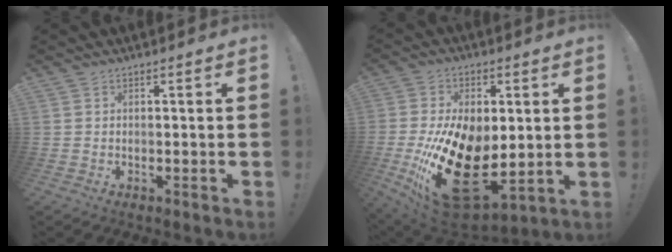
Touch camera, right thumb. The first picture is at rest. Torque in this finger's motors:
{"motor_torque": [1.04, 2.01, 2.45, -0.33, 0.79]}